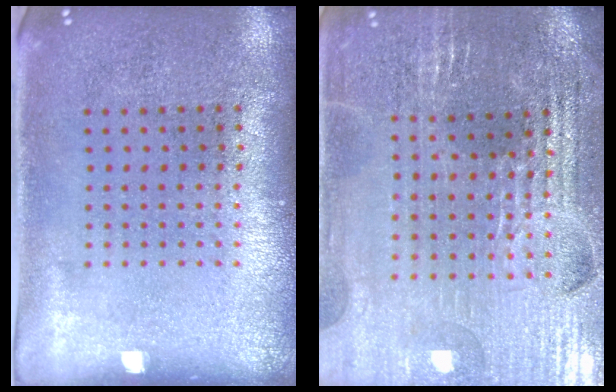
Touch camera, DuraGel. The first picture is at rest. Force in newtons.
{"total": 3.4, "press": 3.4, "slide": 0.5}